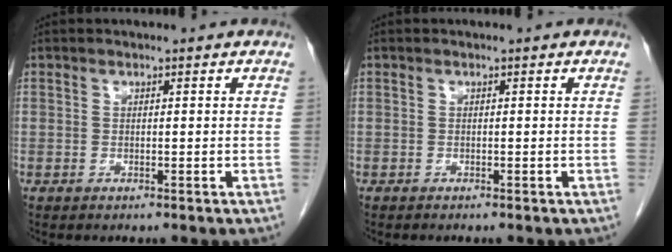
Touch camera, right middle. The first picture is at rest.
{"total": 0.0}